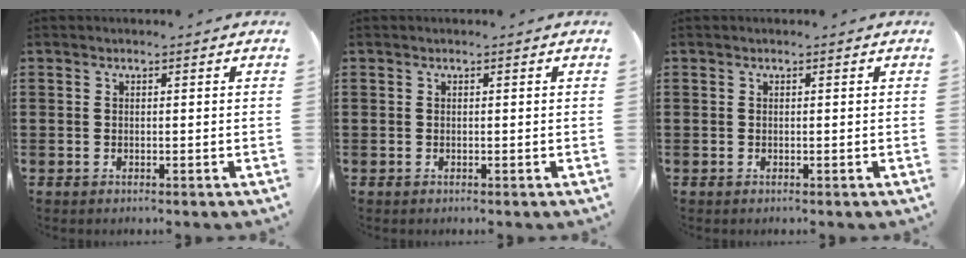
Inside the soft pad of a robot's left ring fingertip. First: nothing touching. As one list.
[{"total": 0.0}, {"total": 0.0}]